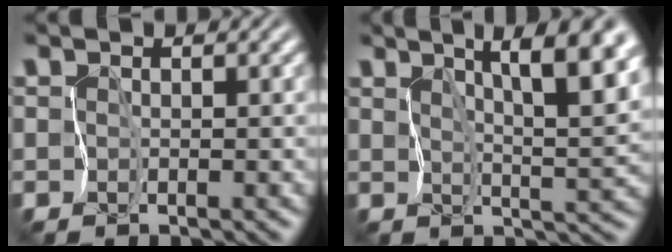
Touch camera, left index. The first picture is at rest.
{"total": 8.2, "force": [4.2, 2.0, 6.8], "torque": [-0.090, 0.009, 0.056]}